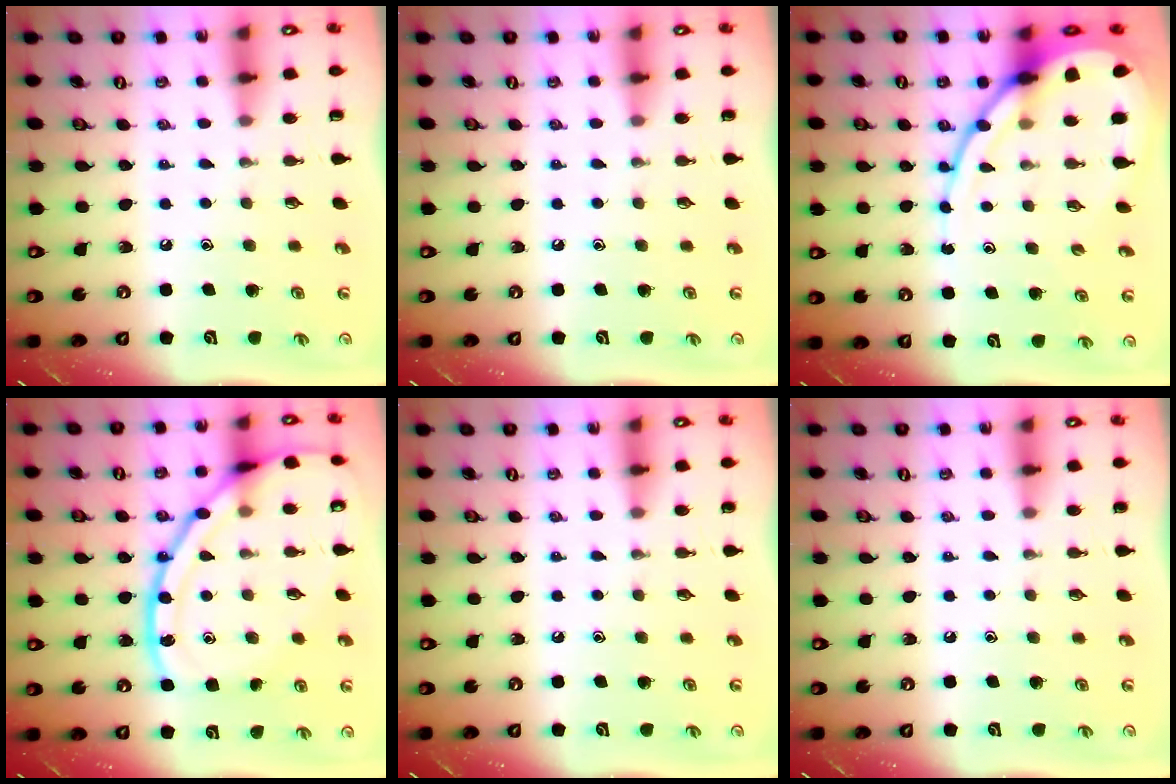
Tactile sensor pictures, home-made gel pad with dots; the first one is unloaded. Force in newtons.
{"total": 0.0}
{"total": 13.8, "press": 13.7, "slide": 1.3}
{"total": 19.6, "press": 19.5, "slide": 2.0}
{"total": 0.0}
{"total": 0.0}